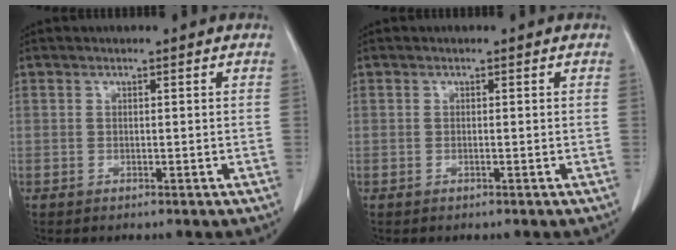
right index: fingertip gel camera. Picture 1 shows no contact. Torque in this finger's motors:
{"motor_torque": [-0.12, 0.07, -0.01, 0.00]}